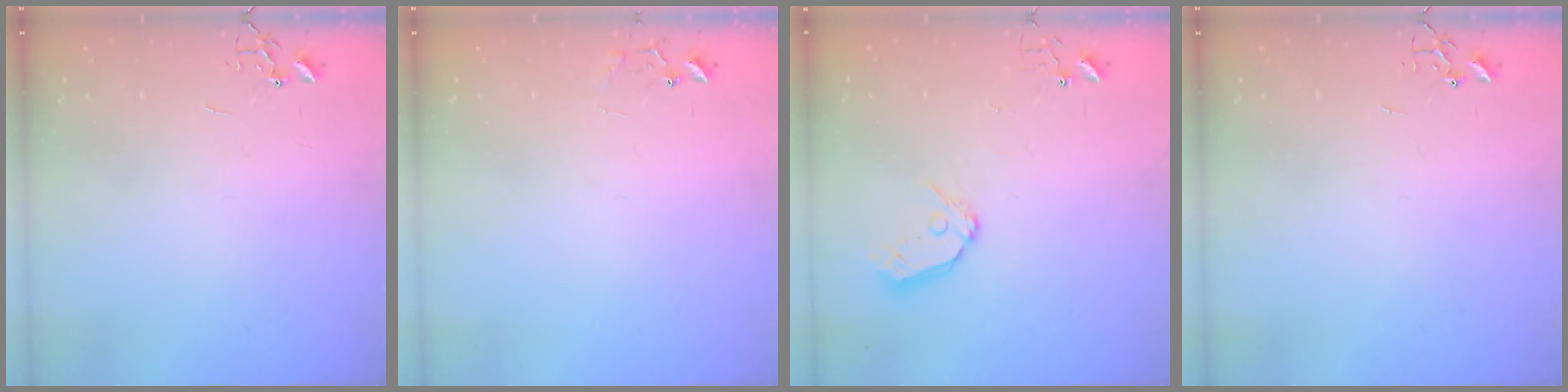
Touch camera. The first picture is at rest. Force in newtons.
{"total": 6.7, "press": 6.7, "slide": 0.5}
{"total": 9.4, "press": 9.3, "slide": 1.1}
{"total": 0.0}